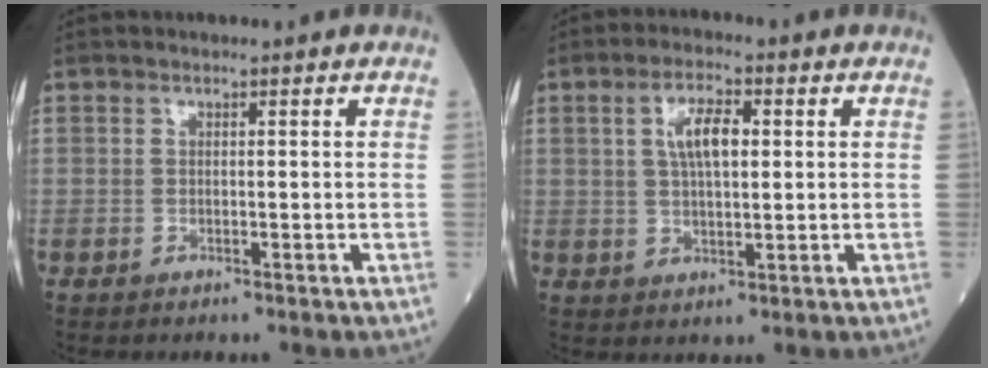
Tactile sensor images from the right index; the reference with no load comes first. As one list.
[{"total": 5.8, "force": [1.4, 1.8, 5.3], "torque": [-0.107, 0.010, 0.027]}]